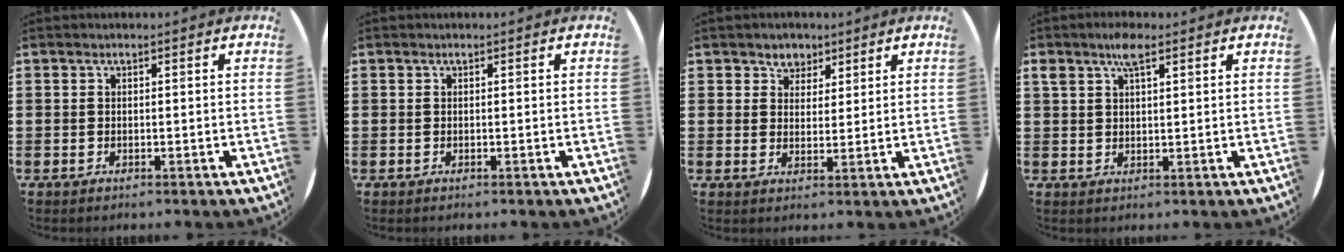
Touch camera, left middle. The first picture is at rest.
{"total": 0.0}
{"total": 3.2, "force": [2.4, 2.0, -0.2], "torque": [0.002, 0.001, 0.045]}
{"total": 3.7, "force": [2.5, 1.3, 2.5], "torque": [-0.039, 0.000, 0.040]}